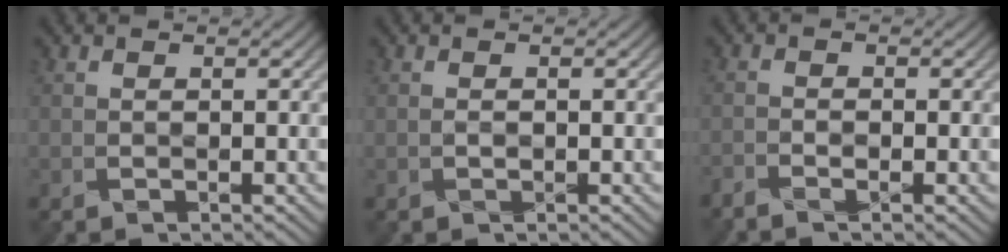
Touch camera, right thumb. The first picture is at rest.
{"total": 0.0}
{"total": 2.1, "force": [-1.7, 0.3, 1.1], "torque": [-0.025, -0.005, -0.037]}